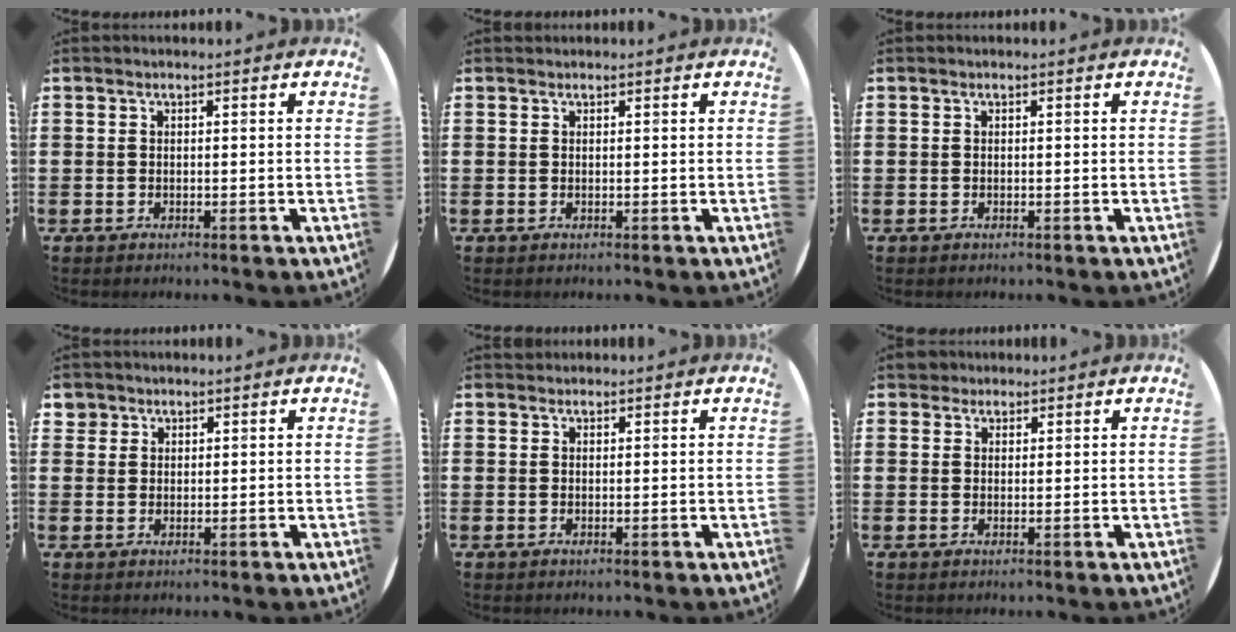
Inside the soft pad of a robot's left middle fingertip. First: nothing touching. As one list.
[{"total": 0.0}, {"total": 0.0}, {"total": 1.8, "force": [1.5, 1.1, 0.0], "torque": [0.006, 0.002, 0.028]}, {"total": 0.6, "force": [0.5, 0.2, -0.2], "torque": [0.013, 0.002, 0.008]}, {"total": 1.9, "force": [1.7, 0.9, 0.0], "torque": [0.006, 0.003, 0.033]}]